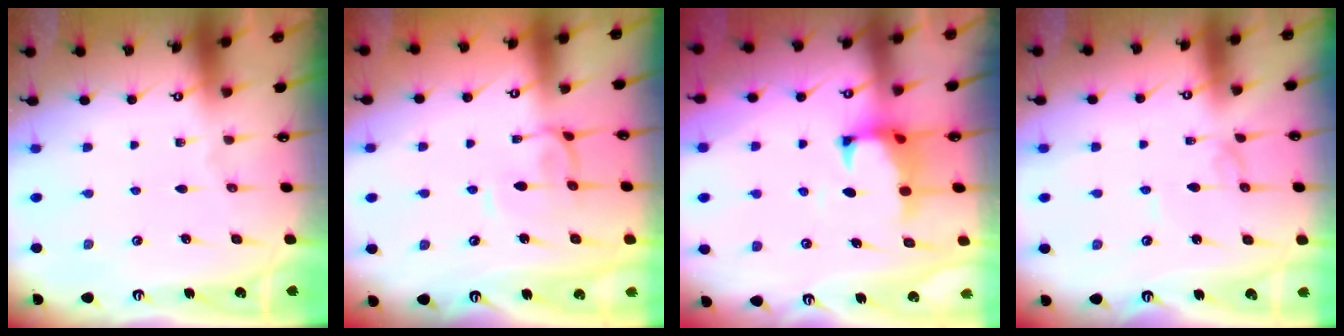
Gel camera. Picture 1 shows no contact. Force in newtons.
{"total": 1.7, "press": 1.6, "slide": 0.4}
{"total": 1.2, "press": 0.8, "slide": 1.0}
{"total": 1.8, "press": 1.8, "slide": 0.1}